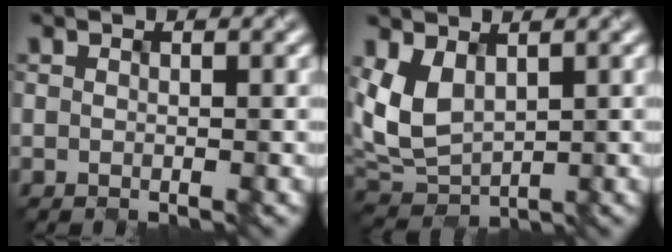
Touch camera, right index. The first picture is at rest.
{"total": 4.6, "force": [1.2, 3.1, 3.2], "torque": [-0.078, -0.004, 0.025]}